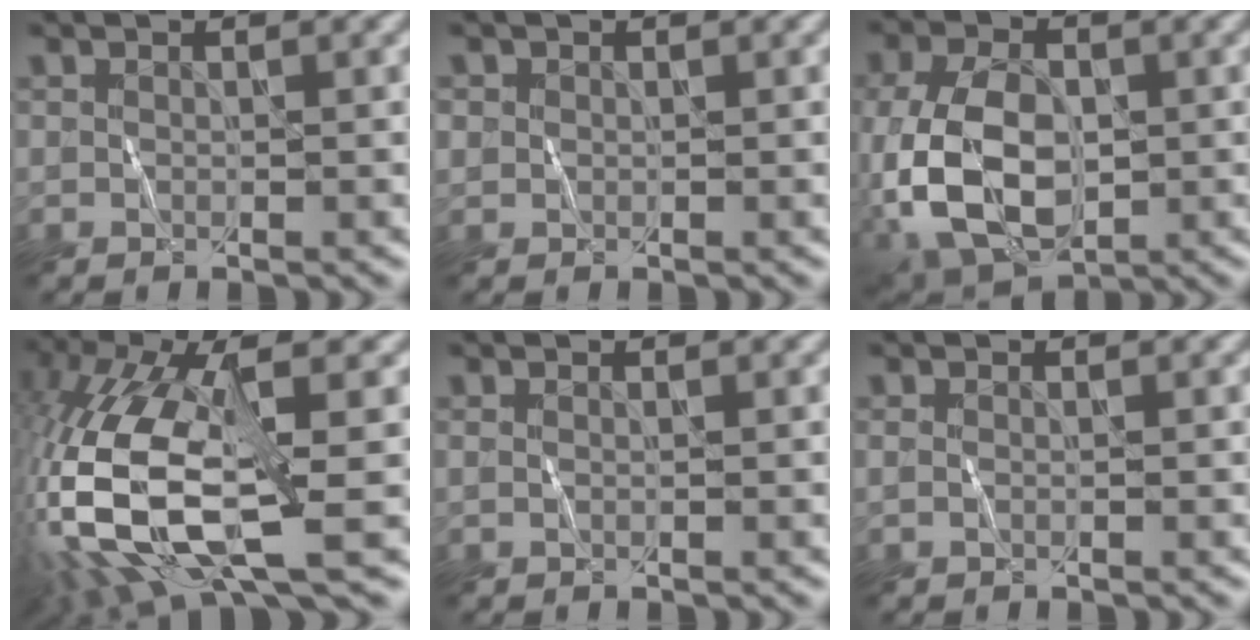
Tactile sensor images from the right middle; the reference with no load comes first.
{"total": 0.8, "force": [0.1, 0.7, -0.1], "torque": [0.011, -0.001, -0.001]}
{"total": 10.1, "force": [-1.7, 6.3, 7.7], "torque": [-0.172, -0.004, -0.041]}
{"total": 13.4, "force": [-2.9, 5.2, 12.0], "torque": [-0.277, -0.010, -0.059]}
{"total": 0.0}
{"total": 0.0}